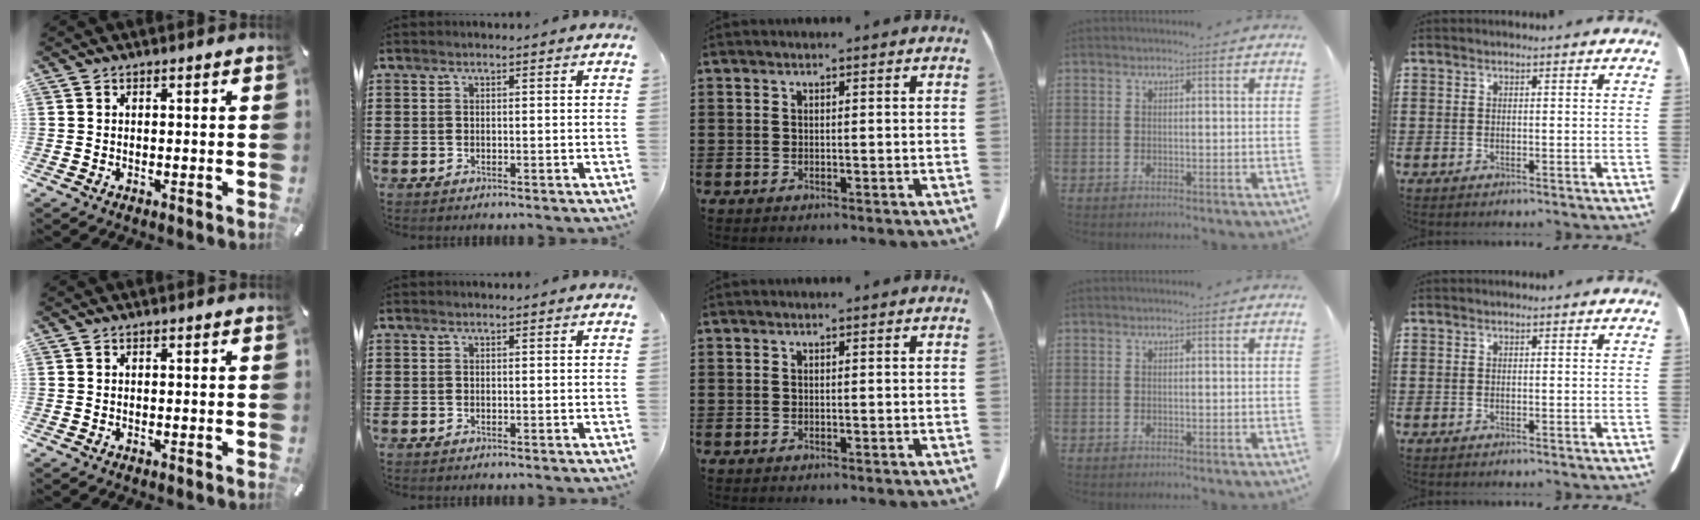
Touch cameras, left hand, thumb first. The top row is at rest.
{}